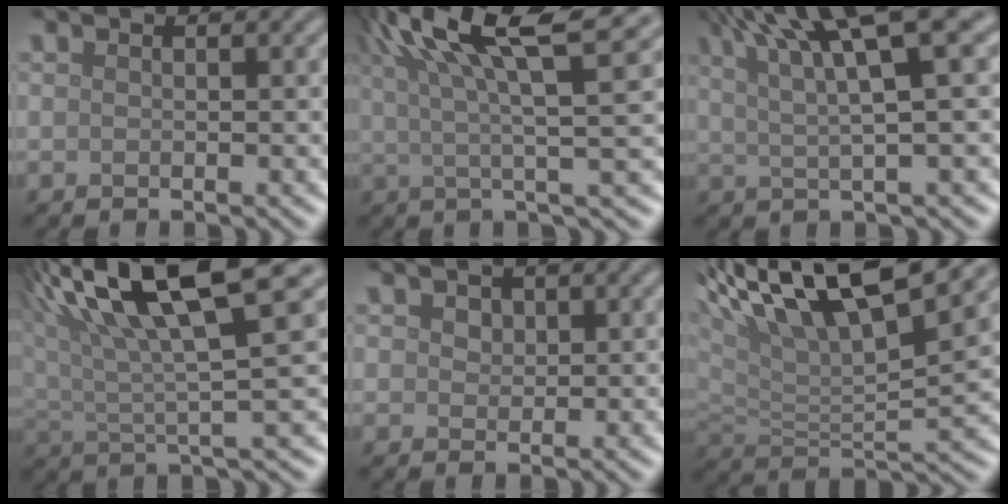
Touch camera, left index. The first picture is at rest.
{"total": 11.2, "force": [5.5, 2.6, 9.4], "torque": [-0.161, 0.028, 0.091]}
{"total": 9.8, "force": [5.2, 1.8, 8.1], "torque": [-0.114, 0.026, 0.084]}
{"total": 12.6, "force": [6.4, 3.0, 10.4], "torque": [-0.193, 0.022, 0.112]}
{"total": 1.6, "force": [0.9, 1.2, 0.7], "torque": [-0.010, 0.008, 0.002]}
{"total": 13.0, "force": [8.6, 3.7, 9.1], "torque": [-0.178, 0.023, 0.152]}